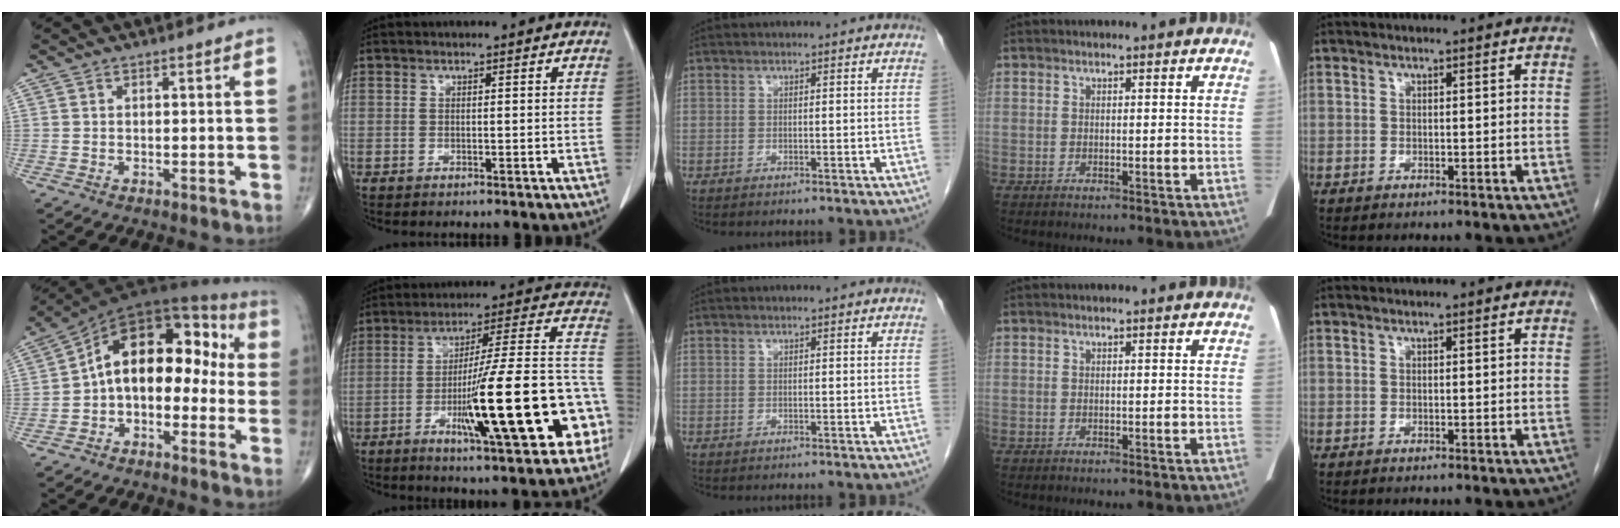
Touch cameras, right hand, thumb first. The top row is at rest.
{"thumb": {"total": 14.5, "force": [-1.5, 9.3, 11.0], "torque": [-0.138, 0.073, -0.041]}, "index": {"total": 23.7, "force": [-7.5, 2.6, 22.3], "torque": [-0.275, 0.015, -0.107]}}